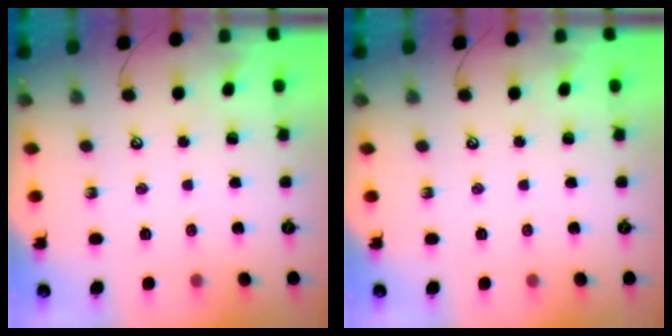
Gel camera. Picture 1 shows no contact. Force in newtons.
{"total": 0.0}